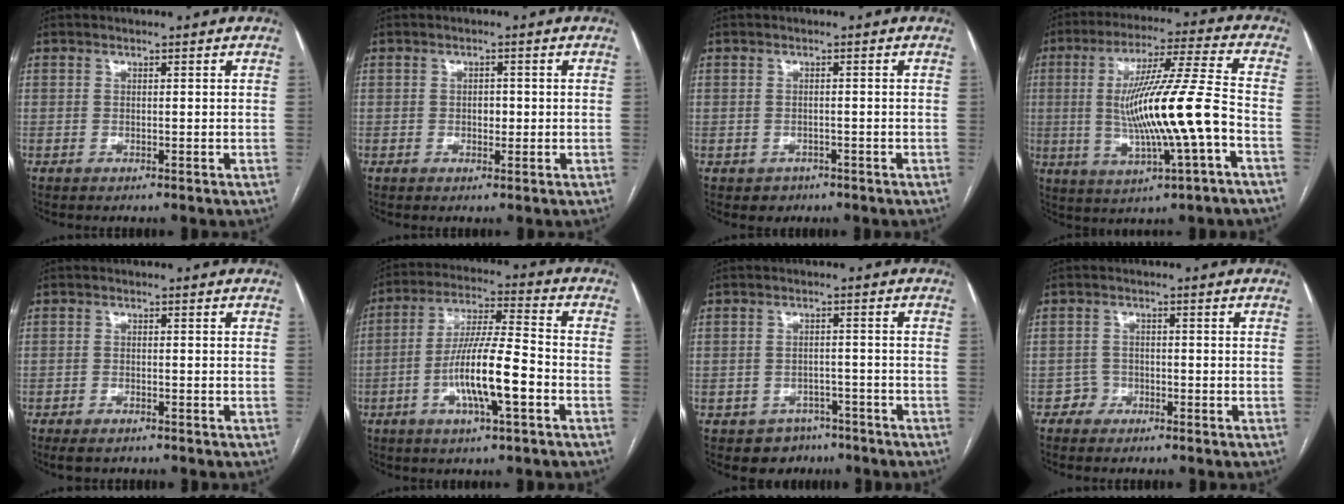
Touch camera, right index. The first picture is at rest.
{"total": 1.7, "force": [-0.2, 1.1, 1.3], "torque": [-0.018, 0.003, -0.002]}
{"total": 2.1, "force": [-1.1, 1.8, 0.2], "torque": [-0.002, 0.006, -0.011]}
{"total": 16.0, "force": [-2.2, 0.1, 15.8], "torque": [-0.287, 0.003, -0.037]}
{"total": 2.5, "force": [-2.0, 1.0, 1.2], "torque": [-0.022, -0.002, -0.027]}
{"total": 12.4, "force": [-4.0, 1.4, 11.6], "torque": [-0.216, 0.002, -0.072]}
{"total": 5.0, "force": [-3.3, 3.7, 0.1], "torque": [0.008, 0.015, -0.042]}
{"total": 2.0, "force": [-1.3, 1.5, -0.4], "torque": [0.014, 0.011, -0.030]}